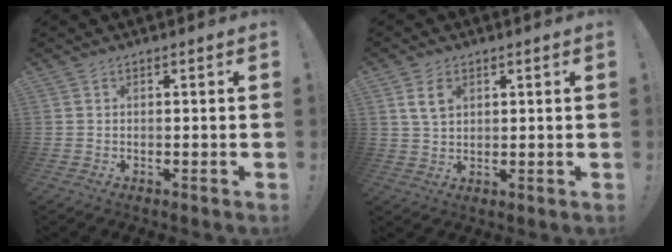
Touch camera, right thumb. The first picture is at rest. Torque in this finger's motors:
{"motor_torque": [-0.10, 0.31, 0.40, 0.01, 0.07]}